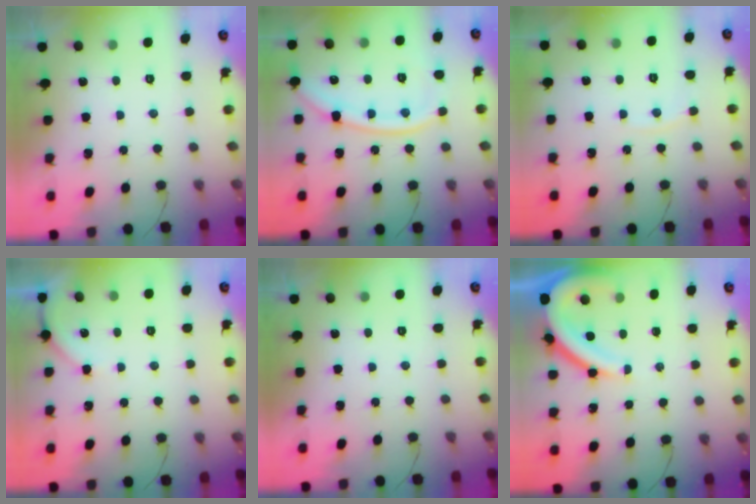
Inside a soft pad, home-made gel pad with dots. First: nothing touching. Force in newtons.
{"total": 14.2, "press": 14.1, "slide": 1.5}
{"total": 2.7, "press": 2.7, "slide": 0.3}
{"total": 3.7, "press": 3.7, "slide": 0.6}
{"total": 0.0}
{"total": 12.6, "press": 12.5, "slide": 1.2}